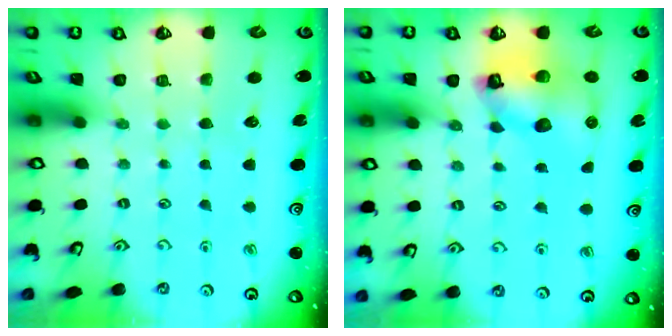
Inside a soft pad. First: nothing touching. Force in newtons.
{"total": 11.2, "press": 11.1, "slide": 1.7}